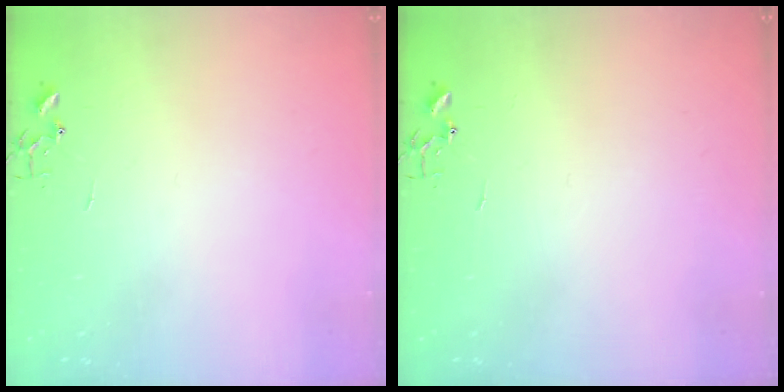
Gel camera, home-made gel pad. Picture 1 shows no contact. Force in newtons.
{"total": 0.0}